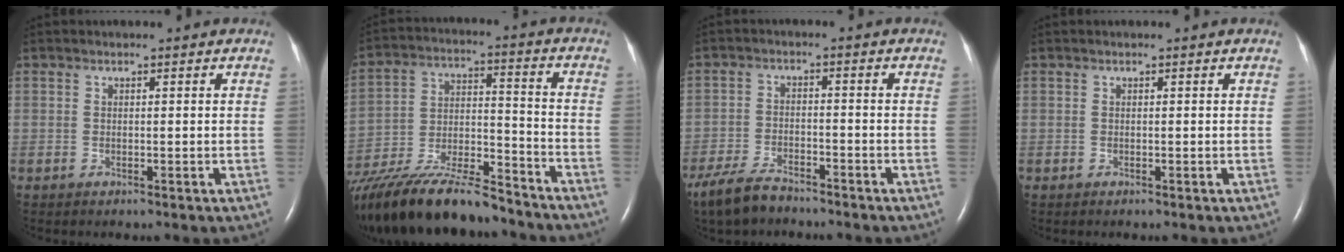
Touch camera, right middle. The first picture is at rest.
{"total": 24.9, "force": [-20.8, 4.9, 12.7], "torque": [-0.267, -0.035, -0.350]}
{"total": 7.1, "force": [-6.0, 2.1, 3.1], "torque": [-0.072, -0.016, -0.111]}
{"total": 0.0}